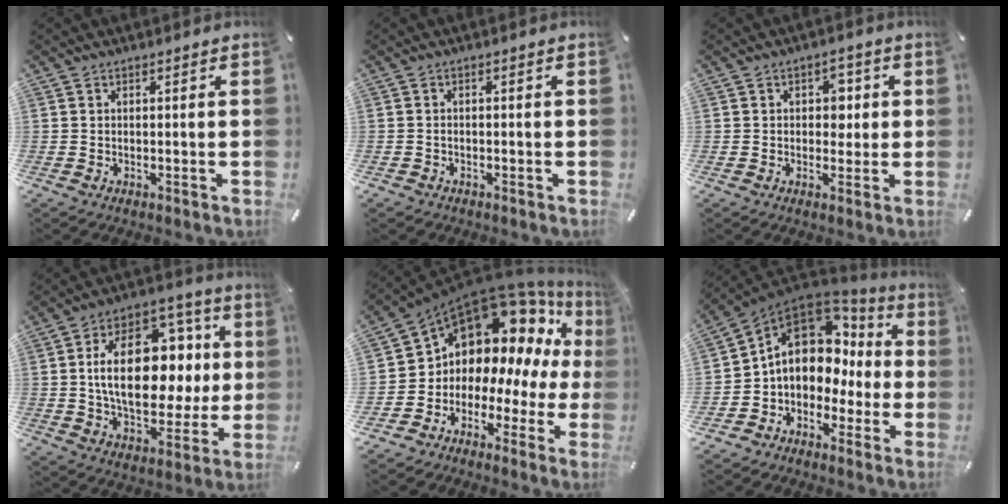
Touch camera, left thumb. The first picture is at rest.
{"total": 1.1, "force": [-0.5, 0.8, 0.5], "torque": [-0.010, 0.003, -0.013]}
{"total": 4.3, "force": [0.3, 3.4, 2.6], "torque": [-0.023, -0.002, -0.005]}
{"total": 22.0, "force": [2.1, 14.0, 16.8], "torque": [-0.286, 0.003, 0.037]}
{"total": 12.7, "force": [7.6, 9.0, 4.5], "torque": [-0.093, -0.087, 0.145]}
{"total": 12.0, "force": [1.9, 10.0, 6.4], "torque": [-0.103, -0.008, 0.039]}